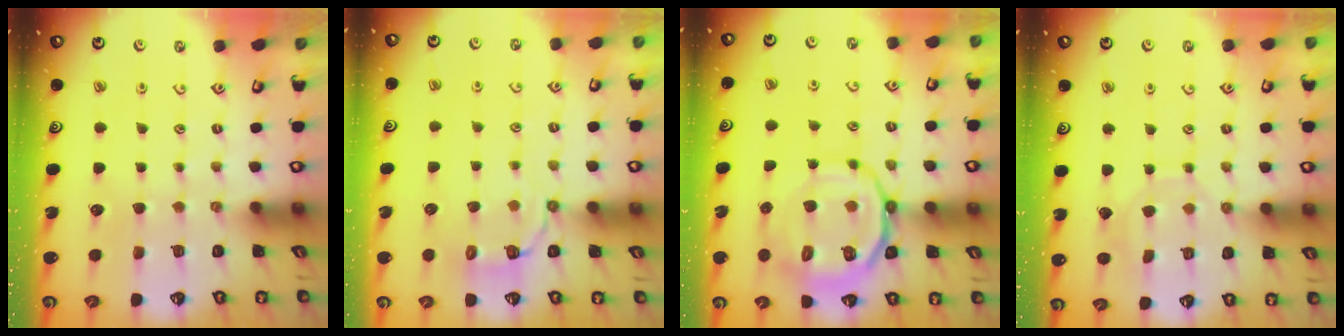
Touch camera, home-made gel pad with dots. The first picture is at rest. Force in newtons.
{"total": 4.0, "press": 3.5, "slide": 1.9}
{"total": 16.7, "press": 16.5, "slide": 2.6}
{"total": 7.3, "press": 7.2, "slide": 0.5}